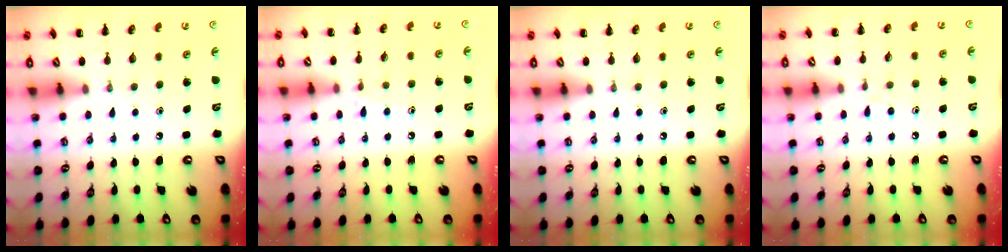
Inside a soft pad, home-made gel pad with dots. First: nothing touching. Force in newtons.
{"total": 5.6, "press": 5.3, "slide": 1.6}
{"total": 0.0}
{"total": 5.5, "press": 5.1, "slide": 2.2}